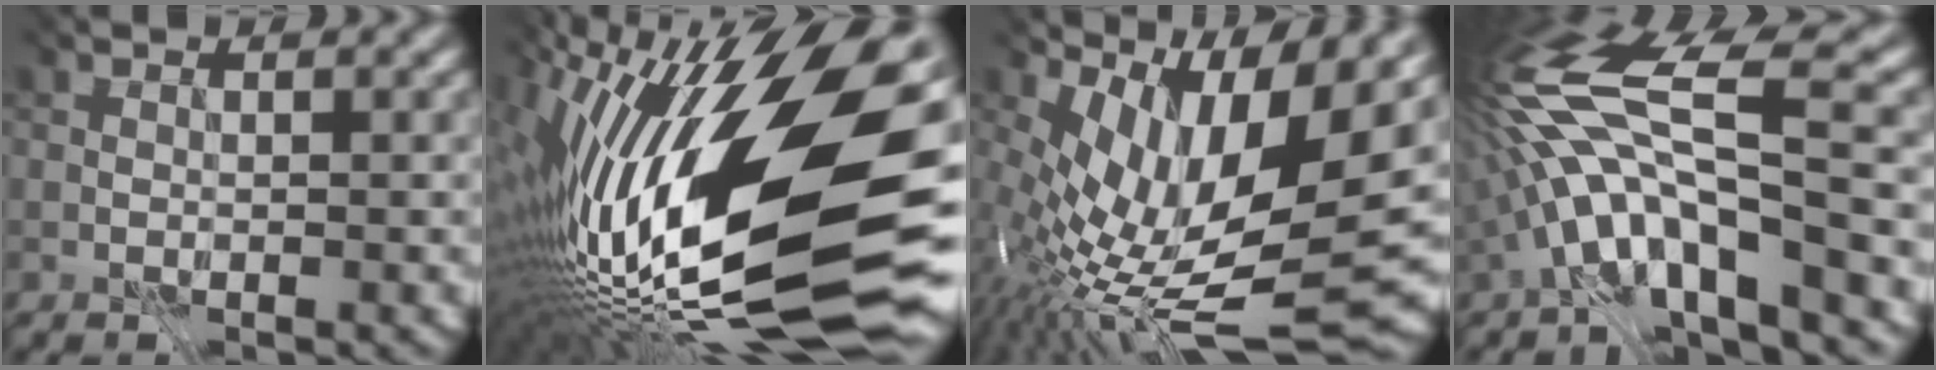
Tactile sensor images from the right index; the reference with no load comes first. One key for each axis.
{"total": 19.5, "fx": -3.0, "fy": 5.7, "fz": 18.4, "tx": -0.333, "ty": -0.017, "tz": -0.056}
{"total": 12.6, "fx": -0.3, "fy": 5.2, "fz": 11.4, "tx": -0.207, "ty": -0.017, "tz": 0.025}
{"total": 11.8, "fx": -3.8, "fy": 1.9, "fz": 11.0, "tx": -0.215, "ty": 0.013, "tz": -0.041}